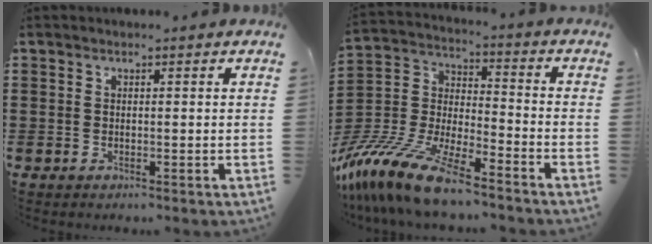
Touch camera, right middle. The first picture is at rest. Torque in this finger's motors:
{"motor_torque": [2.14, 0.00, 1.05, 0.21]}